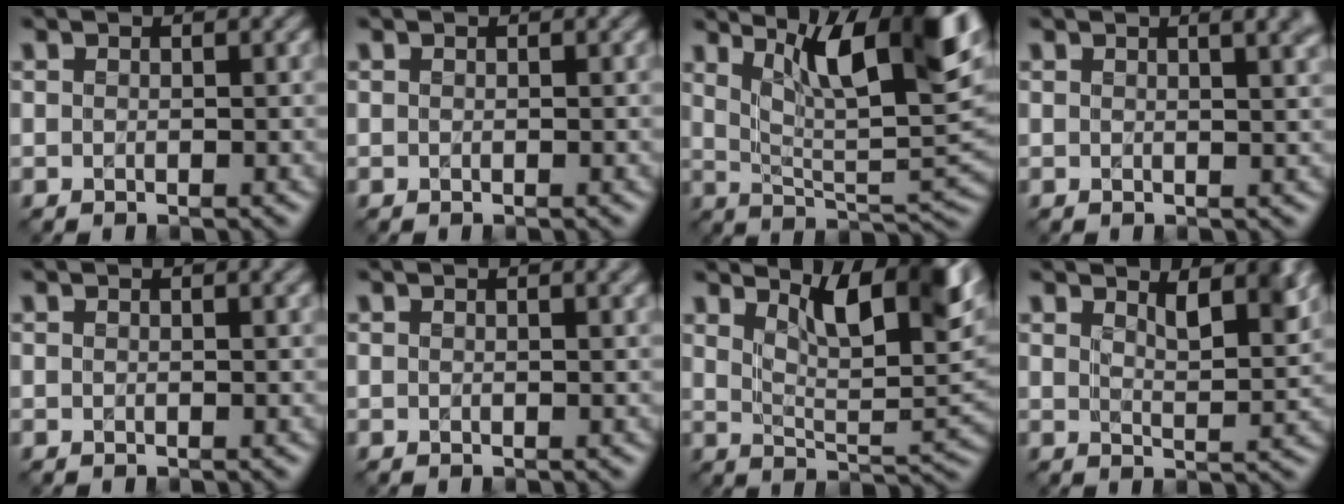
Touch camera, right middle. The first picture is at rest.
{"total": 0.0}
{"total": 12.2, "force": [6.0, 3.7, 9.9], "torque": [-0.132, 0.000, 0.101]}
{"total": 3.5, "force": [1.8, 1.4, 2.6], "torque": [-0.010, 0.012, 0.015]}
{"total": 1.3, "force": [0.8, 0.4, 0.9], "torque": [-0.007, 0.003, 0.012]}
{"total": 1.6, "force": [1.1, 0.5, 1.1], "torque": [-0.007, 0.005, 0.014]}
{"total": 10.0, "force": [5.3, 3.2, 7.8], "torque": [-0.113, 0.005, 0.084]}
{"total": 3.9, "force": [2.4, 1.2, 2.8], "torque": [-0.045, -0.006, 0.038]}